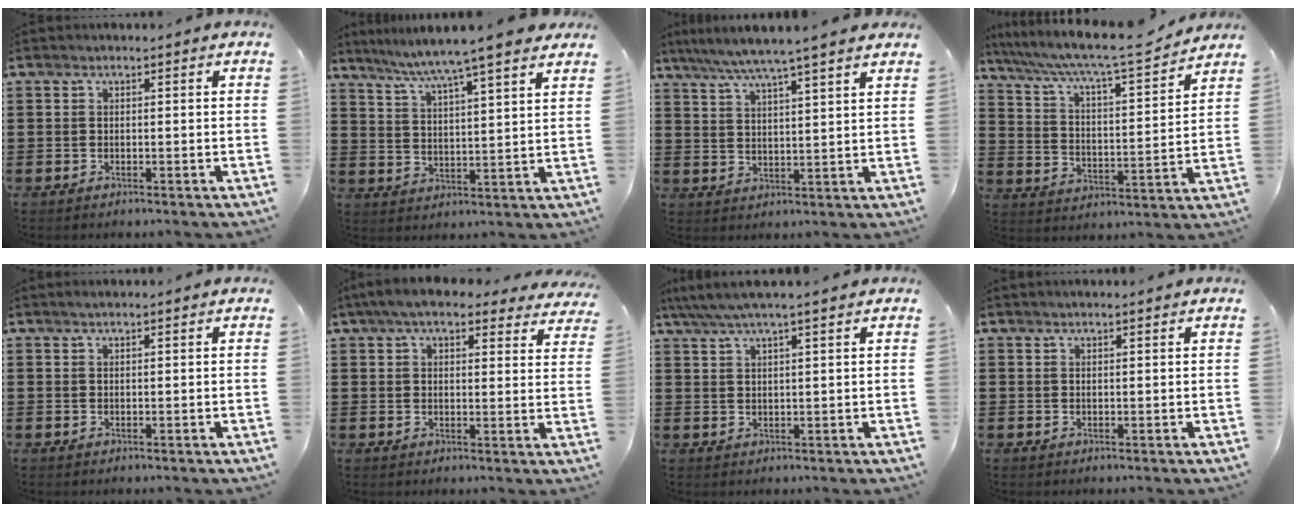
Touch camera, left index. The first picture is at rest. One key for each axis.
{"total": 6.3, "fx": 5.4, "fy": -0.9, "fz": 3.1, "tx": -0.081, "ty": -0.033, "tz": 0.087}
{"total": 5.6, "fx": 4.8, "fy": -0.7, "fz": 2.9, "tx": -0.072, "ty": -0.025, "tz": 0.081}
{"total": 7.7, "fx": 6.8, "fy": 0.0, "fz": 3.5, "tx": -0.099, "ty": -0.045, "tz": 0.108}
{"total": 0.9, "fx": 0.7, "fy": 0.0, "fz": 0.6, "tx": -0.013, "ty": 0.001, "tz": 0.013}
{"total": 6.5, "fx": 5.4, "fy": 1.3, "fz": 3.3, "tx": -0.081, "ty": -0.007, "tz": 0.099}
{"total": 3.7, "fx": 2.8, "fy": 0.1, "fz": 2.5, "tx": -0.057, "ty": -0.002, "tz": 0.050}
{"total": 0.8, "fx": 0.7, "fy": 0.0, "fz": 0.4, "tx": -0.008, "ty": -0.001, "tz": 0.014}